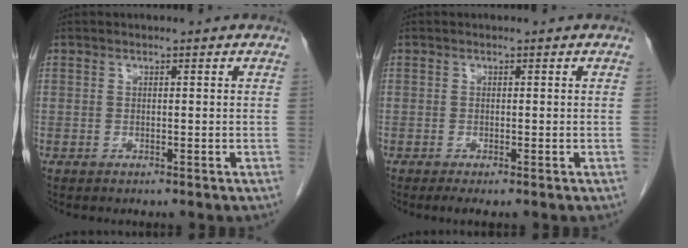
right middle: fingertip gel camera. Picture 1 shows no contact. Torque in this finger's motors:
{"motor_torque": [0.35, -0.18, -0.01, 0.02]}